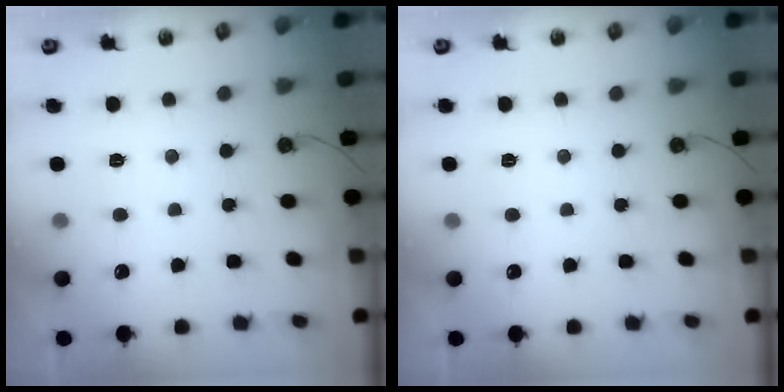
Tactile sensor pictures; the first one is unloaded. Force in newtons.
{"total": 0.0}